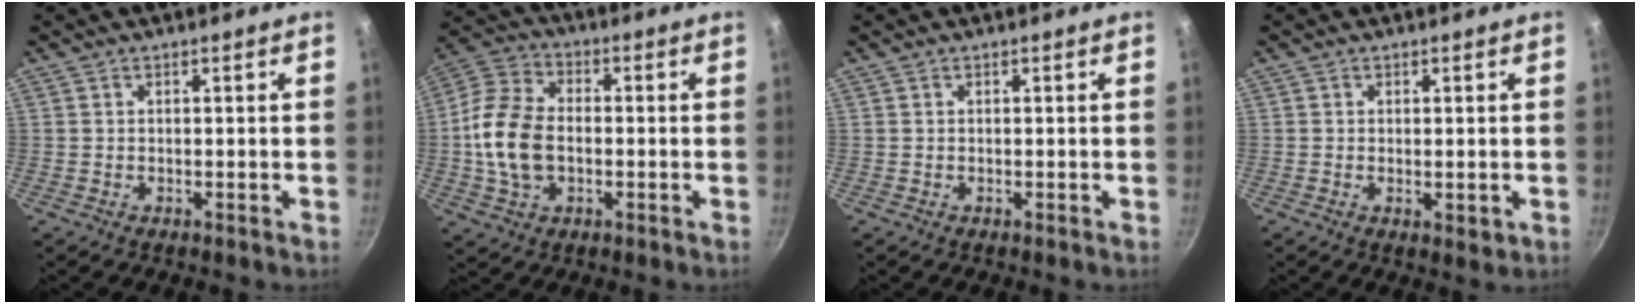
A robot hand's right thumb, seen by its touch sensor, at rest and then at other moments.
{"total": 13.3, "force": [-1.3, 8.9, 9.8], "torque": [-0.180, 0.022, -0.036]}
{"total": 0.0}
{"total": 2.1, "force": [-0.1, 1.0, 1.8], "torque": [-0.028, -0.008, -0.001]}